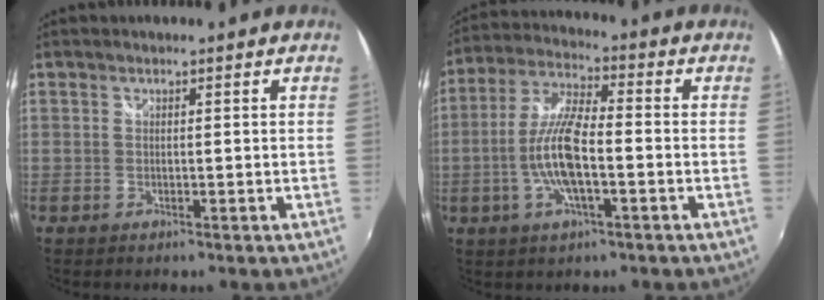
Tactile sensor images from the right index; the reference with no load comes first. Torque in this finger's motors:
{"motor_torque": [1.65, -0.21, 0.95, 0.11]}